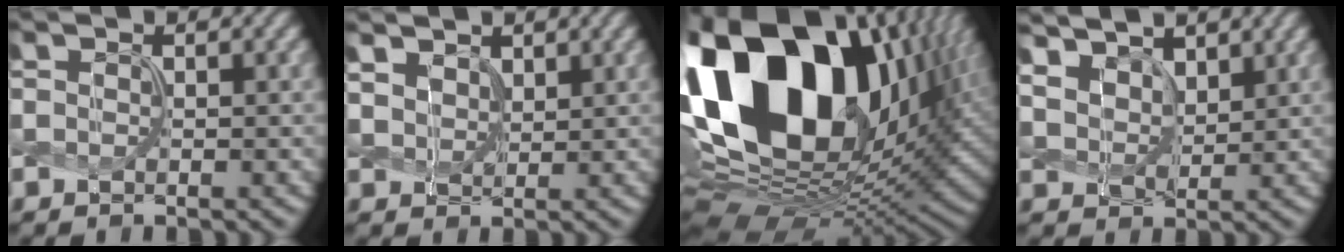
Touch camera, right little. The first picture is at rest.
{"total": 3.4, "force": [2.4, 1.9, 1.3], "torque": [-0.051, 0.000, 0.054]}
{"total": 21.6, "force": [4.6, 14.4, 15.4], "torque": [-0.320, 0.011, 0.091]}
{"total": 7.3, "force": [5.1, 4.1, 3.2], "torque": [-0.119, 0.001, 0.096]}